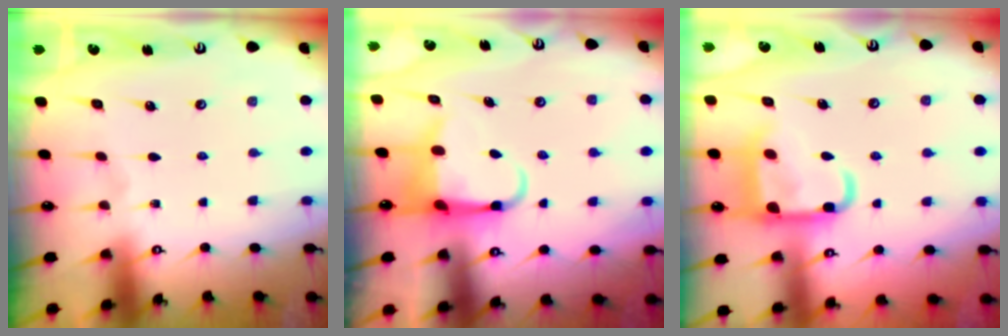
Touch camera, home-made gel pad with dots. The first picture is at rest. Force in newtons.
{"total": 4.9, "press": 4.8, "slide": 0.7}
{"total": 13.2, "press": 13.2, "slide": 1.6}